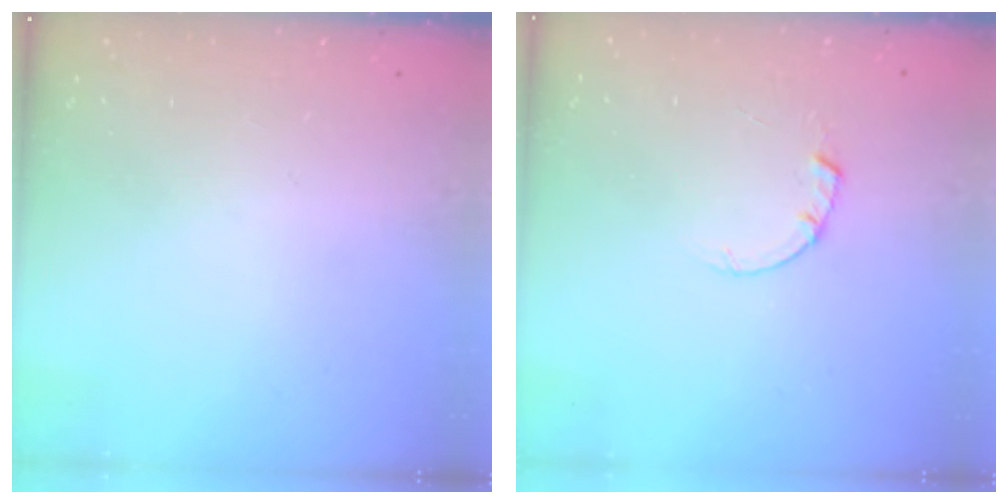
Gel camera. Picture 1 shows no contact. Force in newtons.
{"total": 1.5, "press": 1.5, "slide": 0.3}